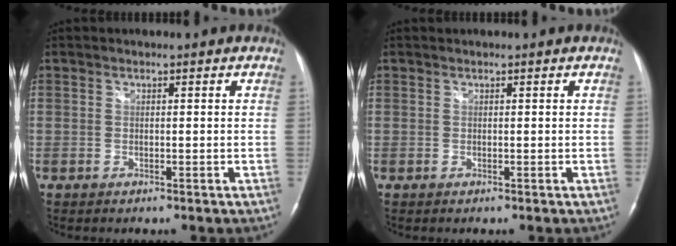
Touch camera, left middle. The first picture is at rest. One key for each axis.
{"total": 0.0}